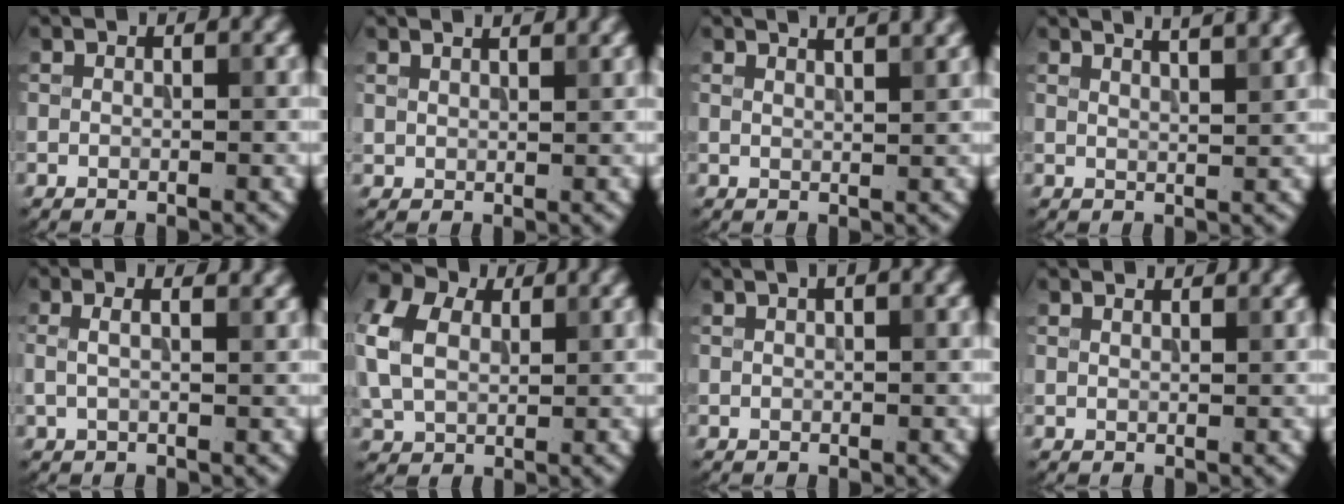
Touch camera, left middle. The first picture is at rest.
{"total": 2.2, "force": [2.0, 0.6, 0.8], "torque": [-0.009, 0.001, 0.028]}
{"total": 4.4, "force": [3.3, 1.6, 2.4], "torque": [0.003, 0.029, 0.010]}
{"total": 6.1, "force": [4.5, 2.1, 3.4], "torque": [-0.016, 0.042, 0.028]}
{"total": 3.4, "force": [1.5, 1.4, 2.7], "torque": [-0.031, 0.013, -0.003]}
{"total": 7.5, "force": [2.0, 5.4, 4.8], "torque": [-0.147, 0.023, 0.039]}
{"total": 1.5, "force": [0.7, 0.4, 1.3], "torque": [-0.019, 0.002, 0.010]}
{"total": 1.6, "force": [1.6, 0.2, 0.4], "torque": [-0.013, 0.001, 0.018]}